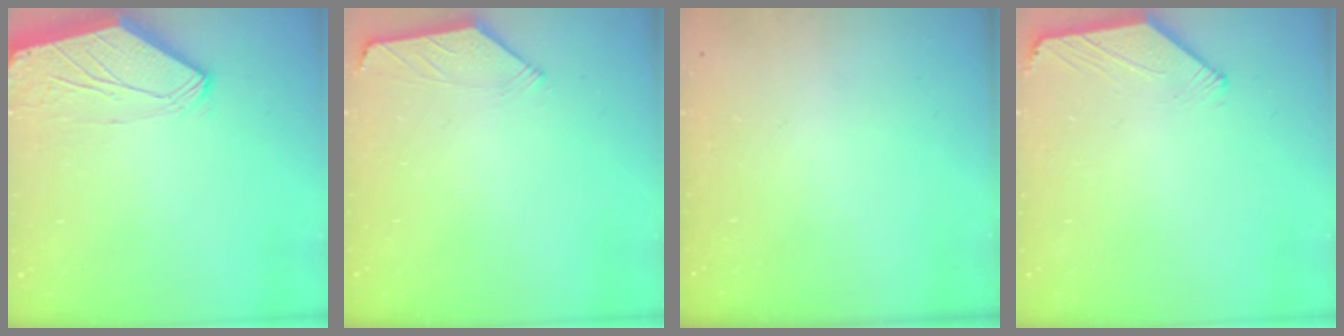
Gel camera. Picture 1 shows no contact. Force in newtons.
{"total": 1.4, "press": 1.3, "slide": 0.4}
{"total": 0.0}
{"total": 0.8, "press": 0.8, "slide": 0.2}